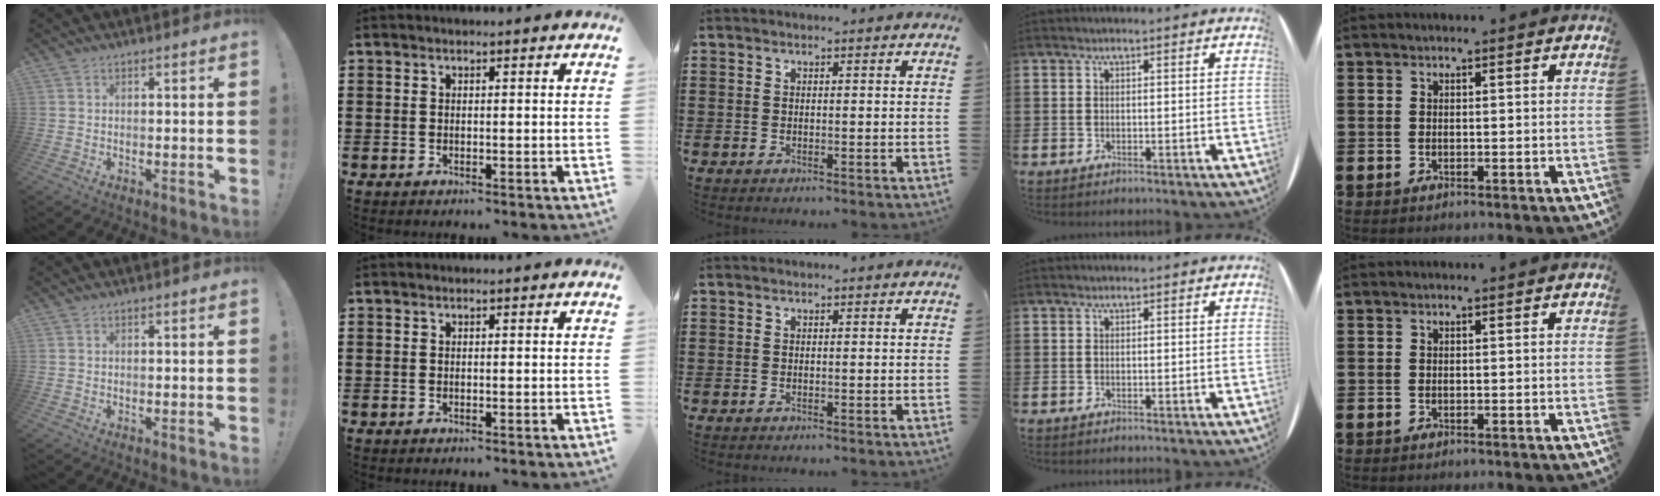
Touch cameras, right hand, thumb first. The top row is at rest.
{}